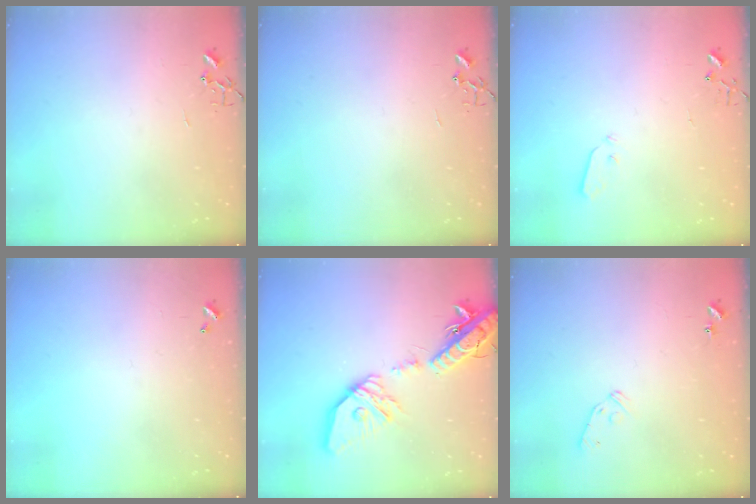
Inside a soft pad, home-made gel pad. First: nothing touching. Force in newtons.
{"total": 0.0}
{"total": 3.7, "press": 3.7, "slide": 0.1}
{"total": 0.0}
{"total": 23.6, "press": 23.3, "slide": 3.8}
{"total": 8.0, "press": 7.9, "slide": 0.7}